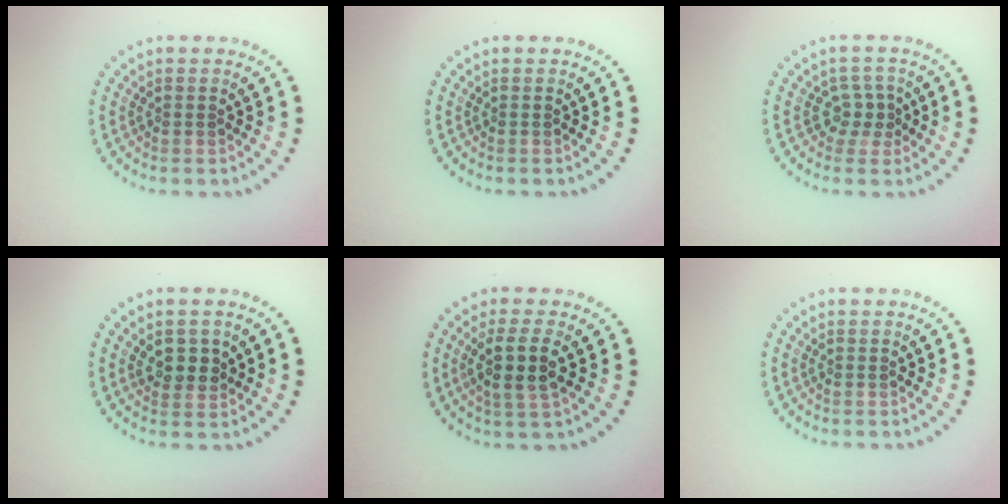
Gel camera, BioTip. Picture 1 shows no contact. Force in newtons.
{"total": 0.0}
{"total": 1.7, "press": 1.5, "slide": 0.9}
{"total": 2.4, "press": 2.3, "slide": 0.7}
{"total": 3.4, "press": 3.0, "slide": 1.6}
{"total": 0.0}